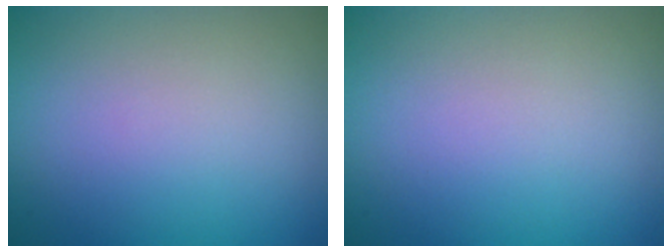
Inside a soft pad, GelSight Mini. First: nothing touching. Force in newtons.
{"total": 0.0}